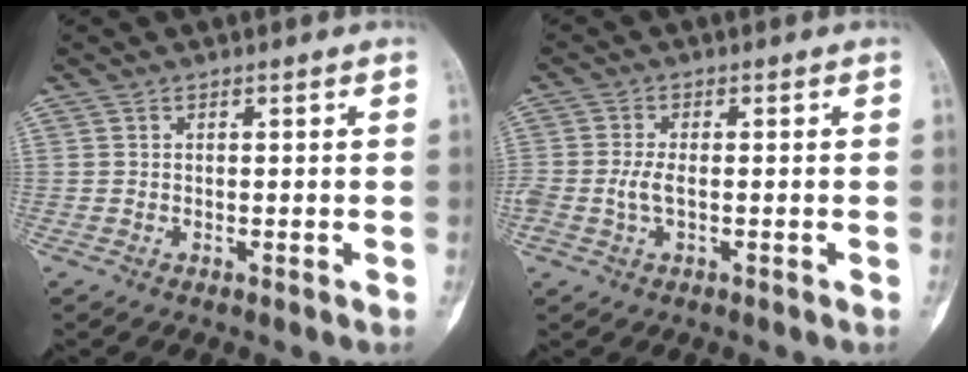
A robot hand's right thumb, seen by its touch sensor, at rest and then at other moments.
{"total": 3.1, "force": [-0.5, 1.5, 2.7], "torque": [-0.069, 0.005, -0.009]}